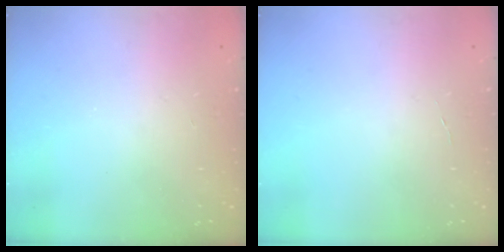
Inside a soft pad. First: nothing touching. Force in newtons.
{"total": 2.1, "press": 2.1, "slide": 0.2}